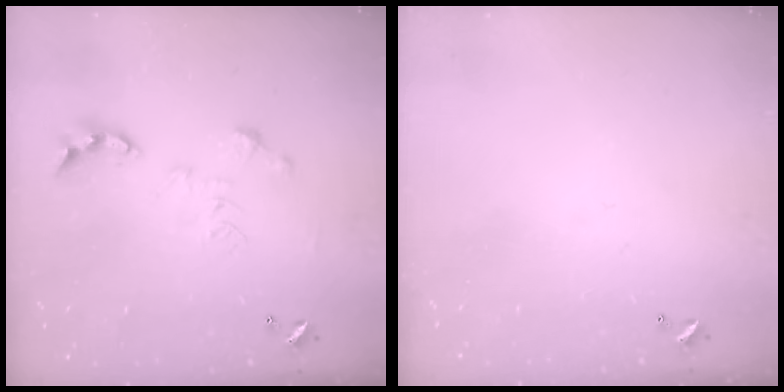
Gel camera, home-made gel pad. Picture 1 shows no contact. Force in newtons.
{"total": 0.0}